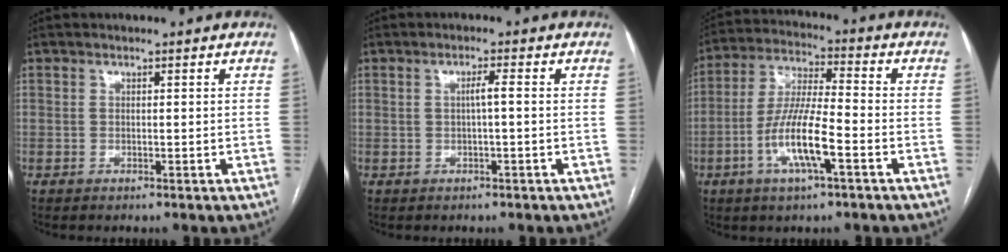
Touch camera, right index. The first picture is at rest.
{"total": 1.8, "force": [-0.1, 0.0, 1.8], "torque": [-0.031, 0.004, 0.000]}
{"total": 11.3, "force": [-4.2, 1.6, 10.3], "torque": [-0.208, -0.002, -0.080]}